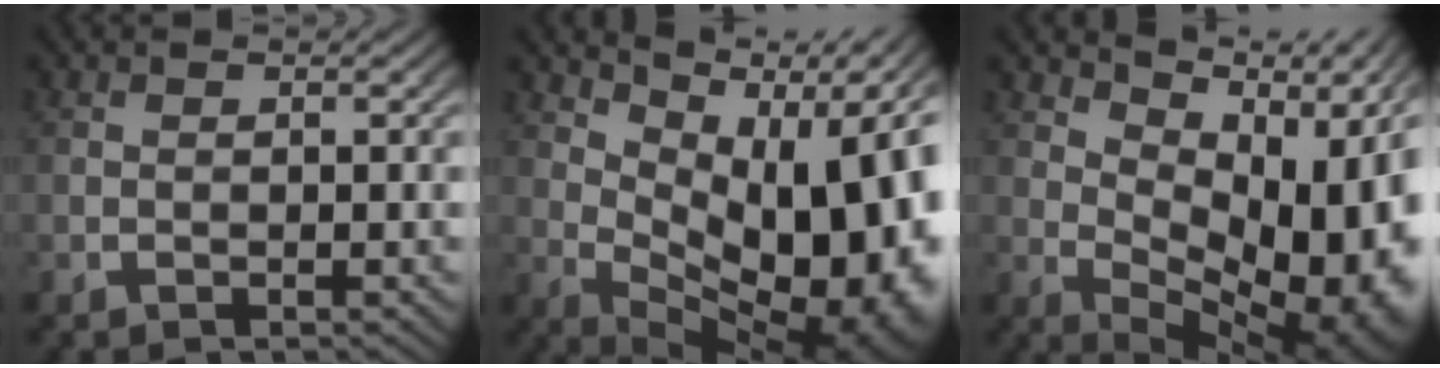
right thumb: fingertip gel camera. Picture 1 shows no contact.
{"total": 17.0, "force": [1.3, 10.2, 13.5], "torque": [-0.210, -0.034, 0.041]}
{"total": 14.4, "force": [1.6, 8.2, 11.7], "torque": [-0.171, -0.033, 0.049]}